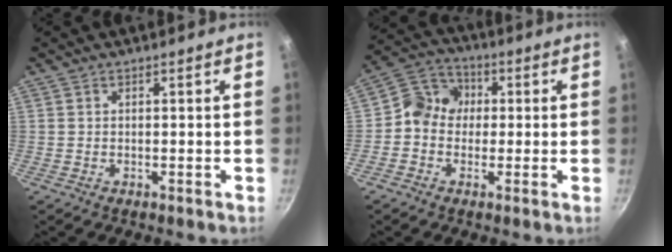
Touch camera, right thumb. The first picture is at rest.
{"total": 7.7, "force": [-0.1, 6.9, 3.4], "torque": [-0.032, 0.022, -0.028]}